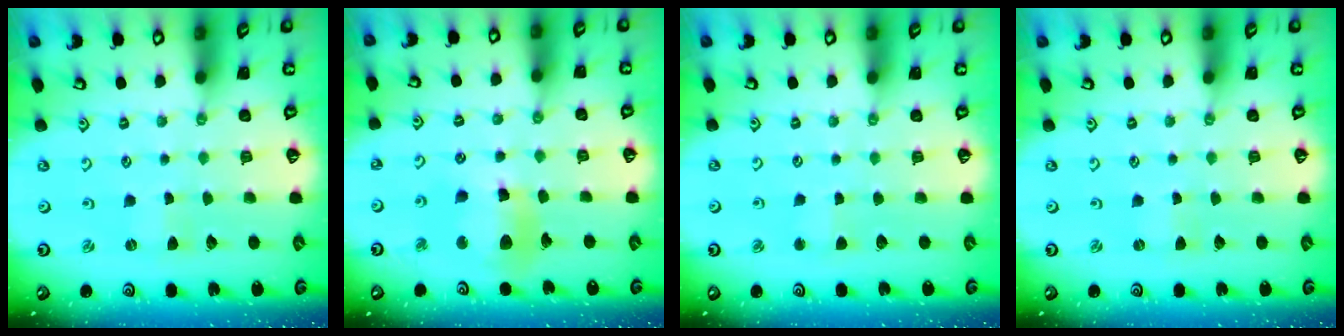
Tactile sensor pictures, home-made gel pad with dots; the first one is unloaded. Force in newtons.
{"total": 11.7, "press": 11.5, "slide": 1.8}
{"total": 2.3, "press": 2.3, "slide": 0.2}
{"total": 0.0}